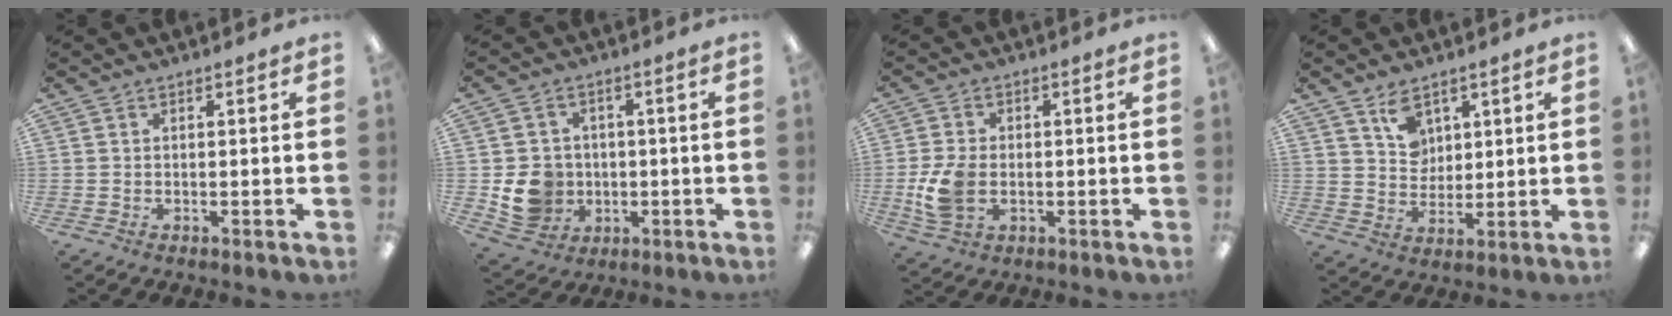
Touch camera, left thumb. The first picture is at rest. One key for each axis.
{"total": 8.9, "fx": -1.2, "fy": 8.3, "fz": 3.0, "tx": -0.062, "ty": 0.010, "tz": -0.011}
{"total": 8.4, "fx": -1.5, "fy": 5.6, "fz": 6.1, "tx": -0.123, "ty": 0.002, "tz": -0.025}
{"total": 7.3, "fx": 4.6, "fy": 5.1, "fz": 2.4, "tx": -0.037, "ty": -0.013, "tz": 0.084}